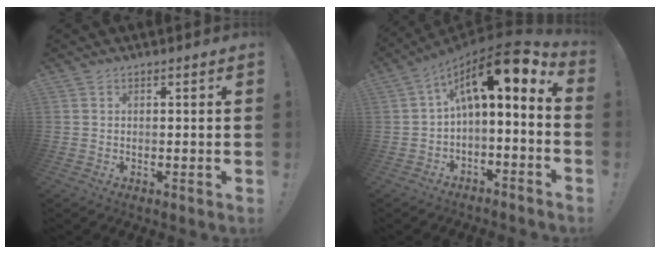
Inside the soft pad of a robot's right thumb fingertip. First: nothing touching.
{"total": 13.0, "force": [4.8, 3.7, 11.5], "torque": [-0.178, -0.043, 0.077]}